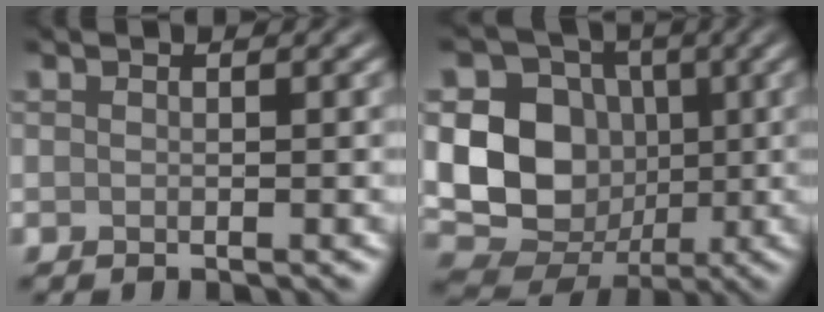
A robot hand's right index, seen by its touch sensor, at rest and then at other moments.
{"total": 8.7, "force": [-0.2, 7.3, 4.7], "torque": [-0.089, -0.009, -0.009]}